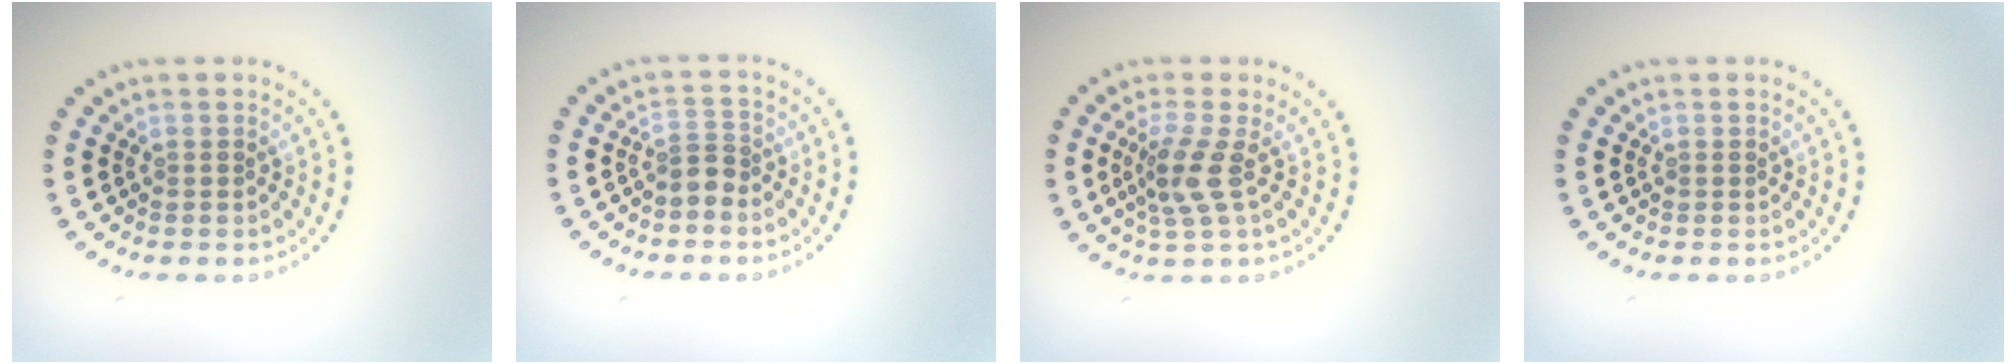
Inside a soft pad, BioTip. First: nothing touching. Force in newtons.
{"total": 2.0, "press": 1.5, "slide": 1.2}
{"total": 2.9, "press": 2.1, "slide": 1.9}
{"total": 0.0}